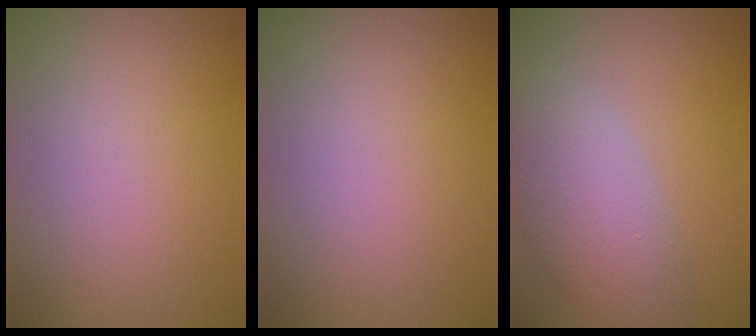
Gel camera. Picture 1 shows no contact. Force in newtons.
{"total": 0.0}
{"total": 5.6, "press": 5.6, "slide": 0.3}